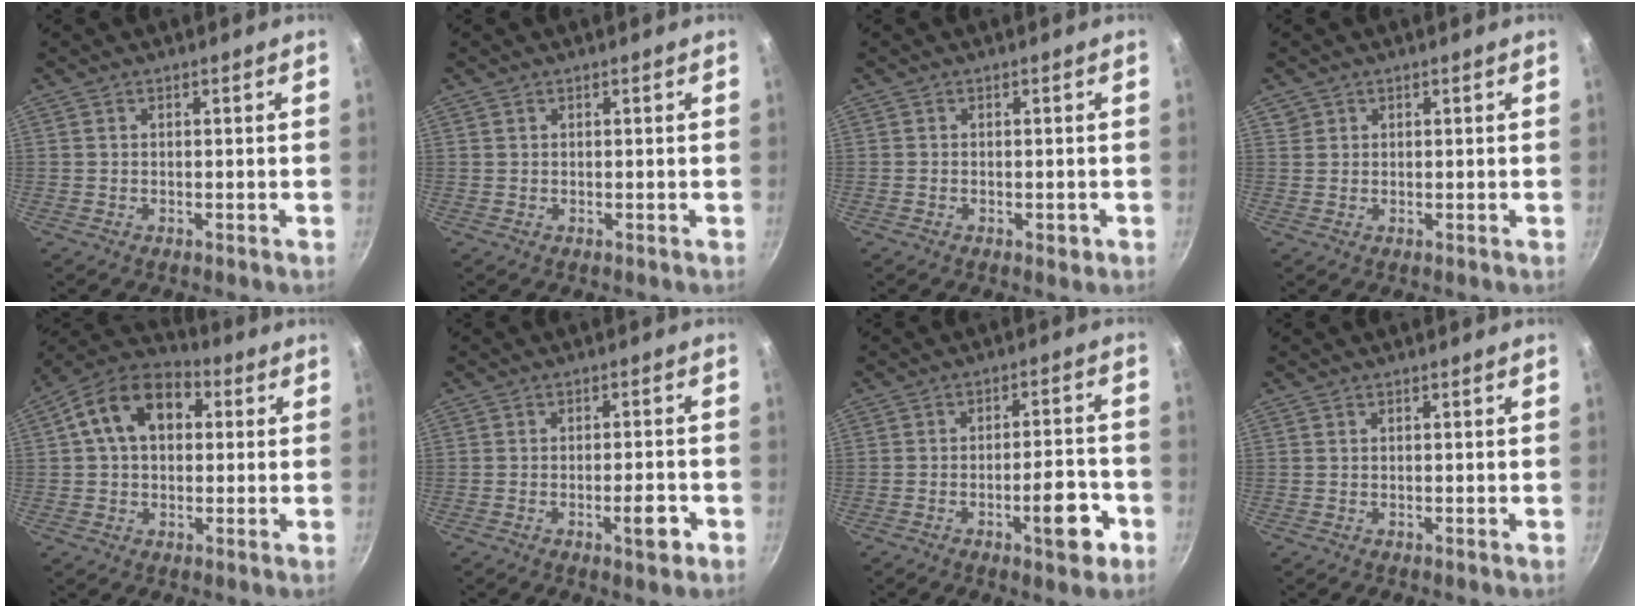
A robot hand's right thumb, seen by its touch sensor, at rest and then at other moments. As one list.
[{"total": 0.0}, {"total": 1.5, "force": [-0.6, 0.9, 1.0], "torque": [-0.014, 0.001, -0.009]}, {"total": 1.4, "force": [0.7, 1.2, 0.2], "torque": [0.009, 0.009, 0.012]}, {"total": 13.6, "force": [2.9, 9.4, 9.4], "torque": [-0.125, 0.027, 0.028]}, {"total": 4.6, "force": [-2.1, 1.4, 3.9], "torque": [-0.041, 0.017, -0.027]}, {"total": 8.7, "force": [-3.9, 2.9, 7.3], "torque": [-0.080, 0.031, -0.050]}, {"total": 0.0}]